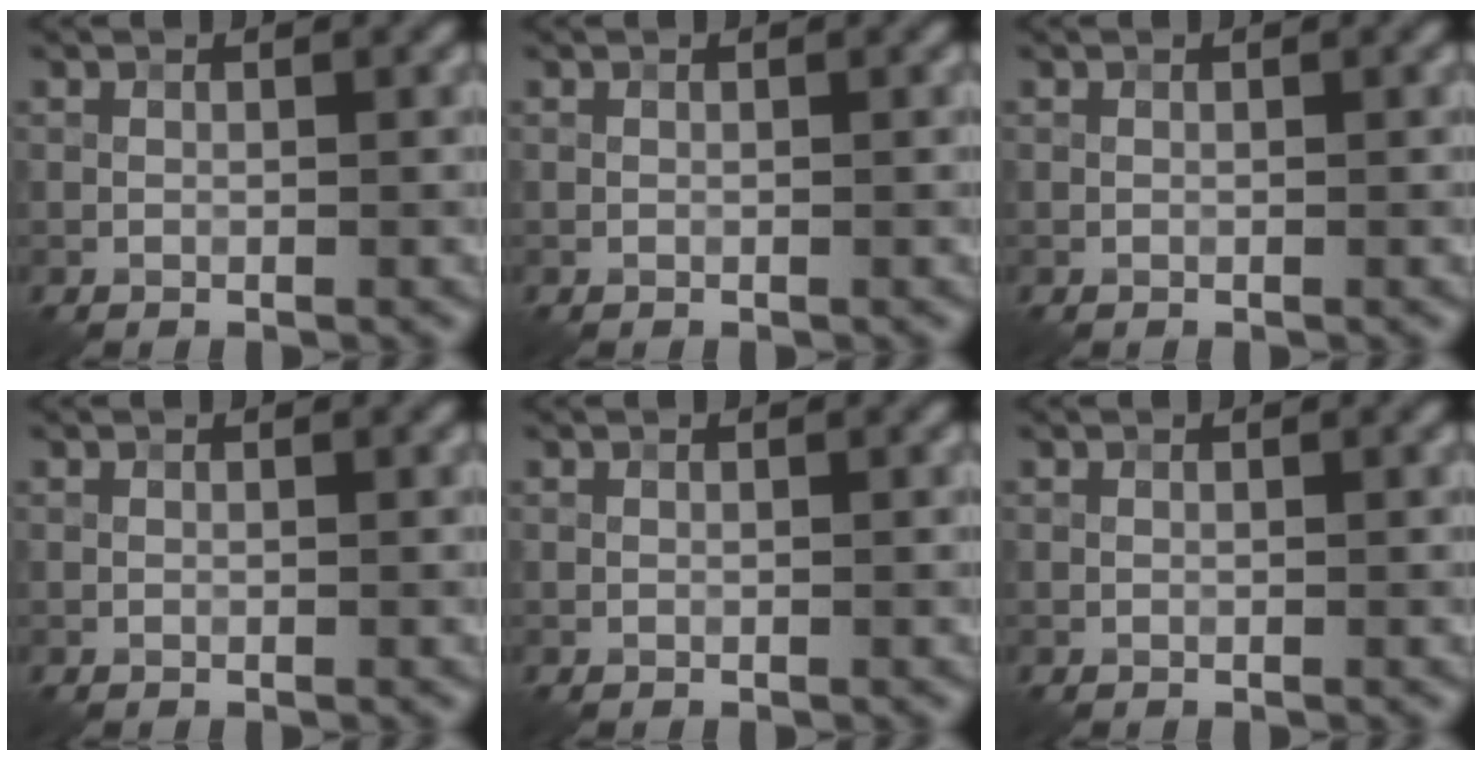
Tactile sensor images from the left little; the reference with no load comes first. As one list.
[{"total": 0.0}, {"total": 0.0}, {"total": 0.0}, {"total": 0.0}, {"total": 0.0}]